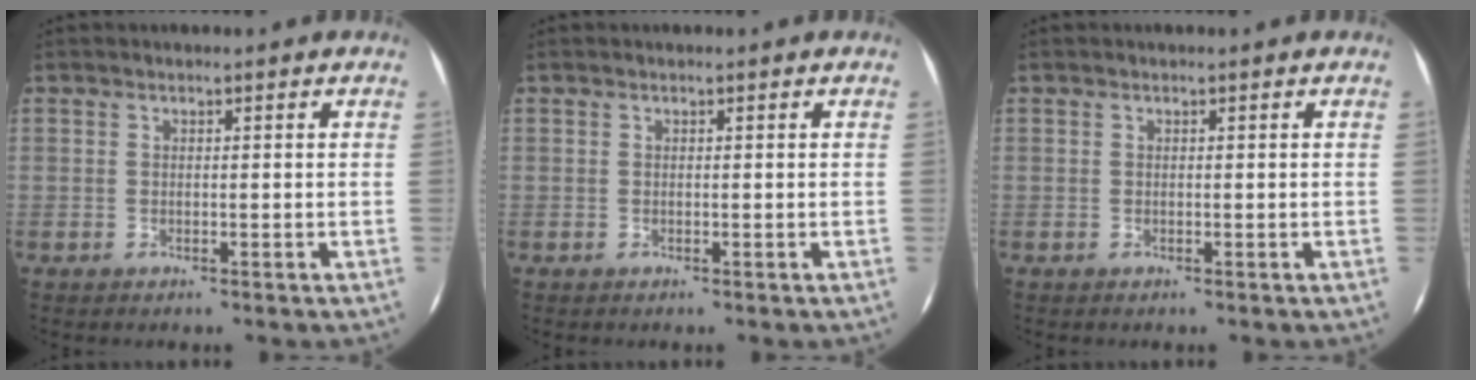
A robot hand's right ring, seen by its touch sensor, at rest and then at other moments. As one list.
[{"total": 0.0}, {"total": 0.0}]